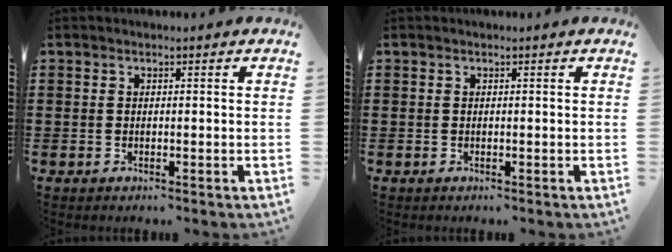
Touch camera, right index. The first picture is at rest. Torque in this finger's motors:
{"motor_torque": [-0.34, 0.34, 0.00, 0.00]}